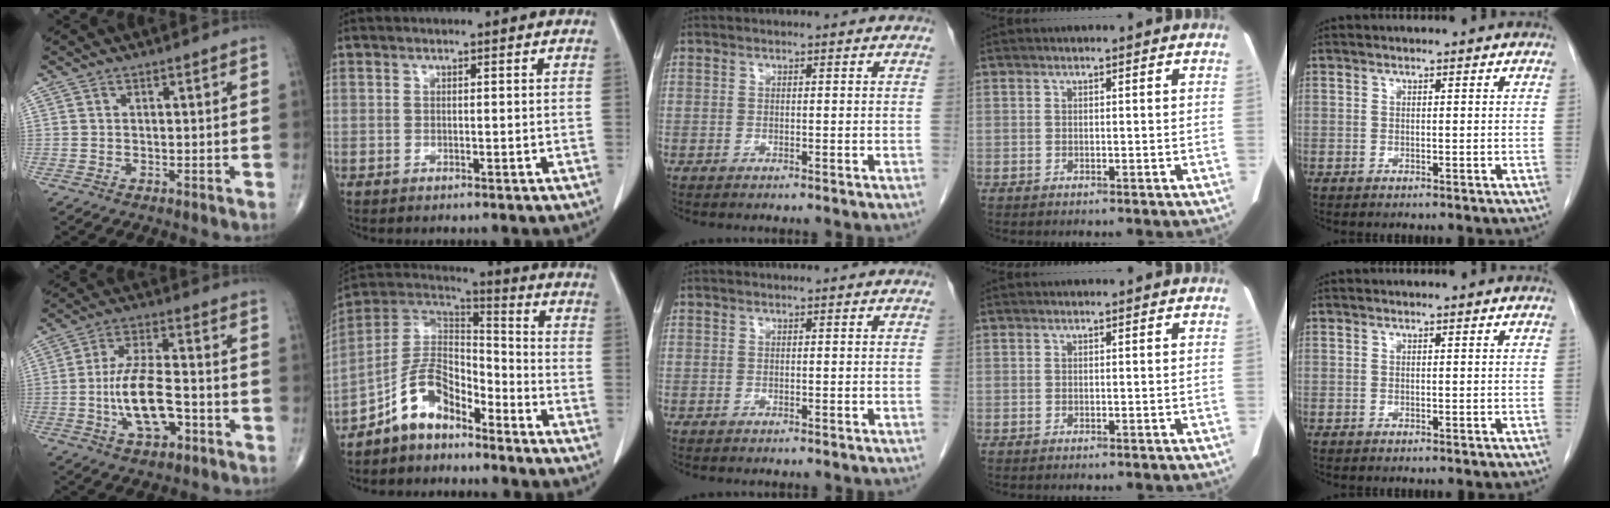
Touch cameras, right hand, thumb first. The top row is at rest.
{"thumb": {"total": 11.9, "force": [-3.2, 5.3, 10.2], "torque": [-0.189, 0.024, -0.057]}, "index": {"total": 9.9, "force": [-6.8, 4.9, 5.4], "torque": [-0.107, 0.034, -0.133]}}